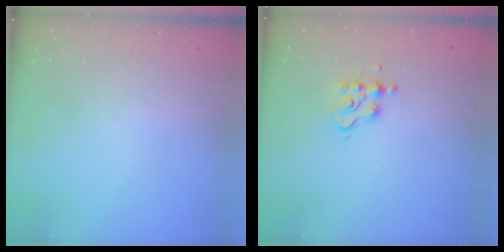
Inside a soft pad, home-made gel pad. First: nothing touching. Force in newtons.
{"total": 6.9, "press": 6.9, "slide": 0.6}